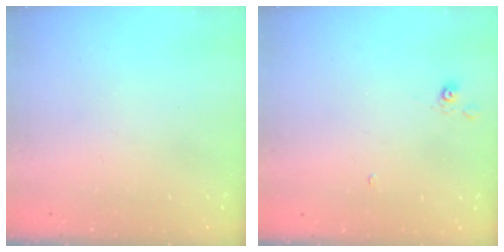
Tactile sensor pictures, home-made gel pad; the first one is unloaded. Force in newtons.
{"total": 3.7, "press": 3.6, "slide": 0.5}